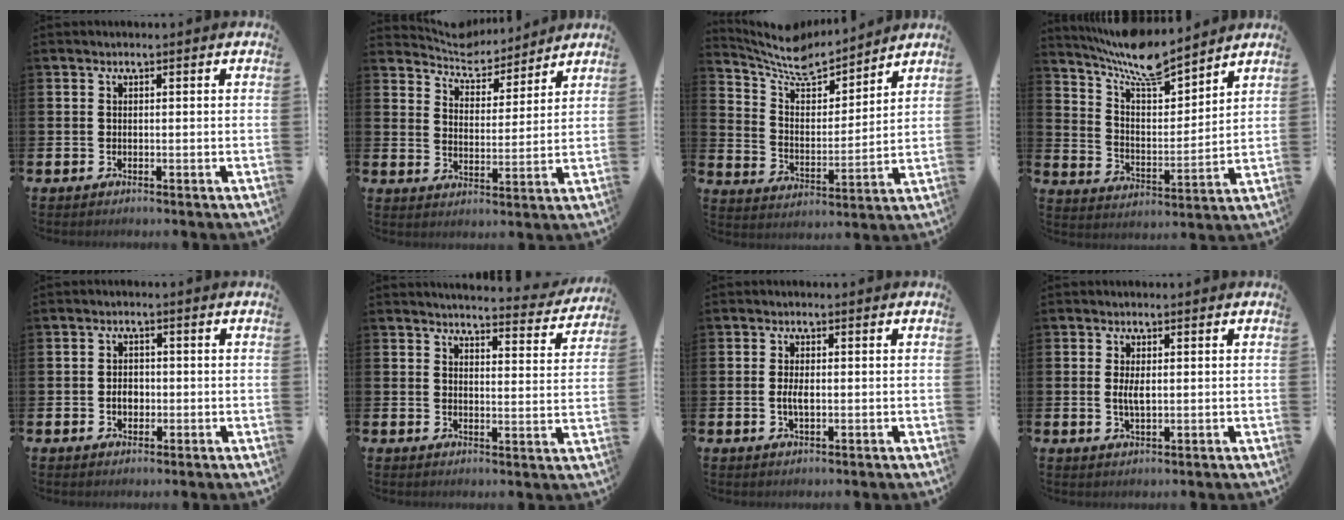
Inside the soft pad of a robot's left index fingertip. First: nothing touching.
{"total": 6.0, "force": [5.9, 1.2, 0.2], "torque": [-0.034, -0.041, 0.103]}
{"total": 8.3, "force": [7.8, 2.3, 1.9], "torque": [-0.077, -0.055, 0.139]}
{"total": 9.4, "force": [8.7, 1.5, 3.2], "torque": [-0.090, -0.059, 0.154]}
{"total": 2.4, "force": [-0.4, 1.8, 1.5], "torque": [-0.012, -0.001, -0.015]}
{"total": 4.1, "force": [4.0, 0.4, 0.6], "torque": [-0.012, -0.035, 0.064]}
{"total": 2.3, "force": [-0.2, 1.0, 2.0], "torque": [-0.037, 0.001, -0.004]}
{"total": 2.4, "force": [0.2, 0.9, 2.2], "torque": [-0.043, 0.002, 0.002]}